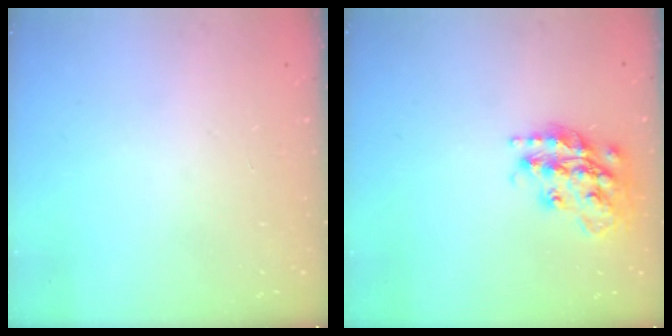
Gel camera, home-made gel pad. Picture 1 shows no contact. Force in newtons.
{"total": 18.3, "press": 18.3, "slide": 1.0}